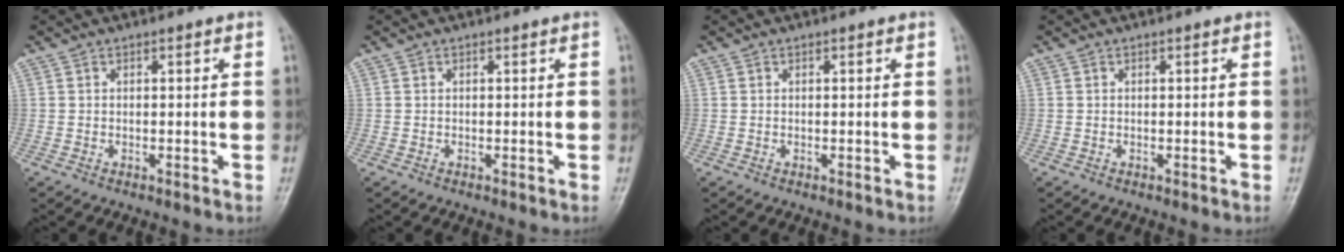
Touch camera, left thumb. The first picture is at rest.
{"total": 0.0}
{"total": 0.0}
{"total": 0.0}